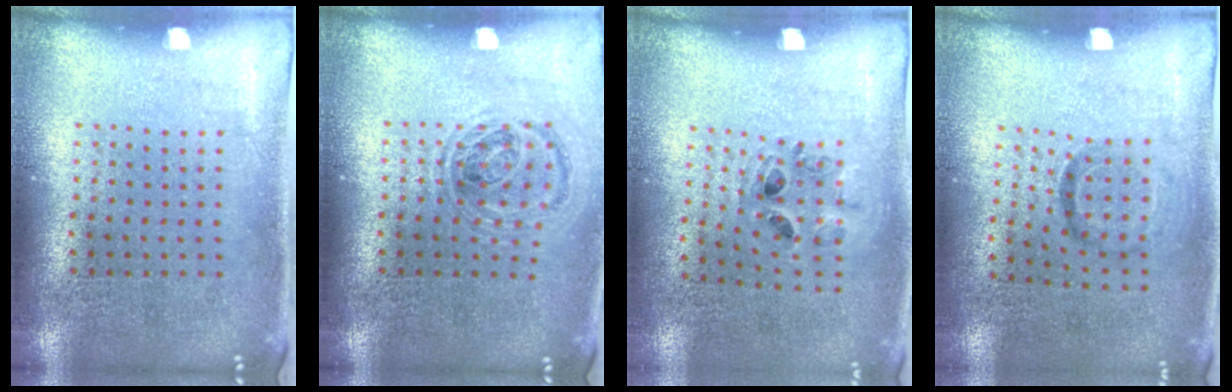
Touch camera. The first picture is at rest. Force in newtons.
{"total": 0.9, "press": 0.9, "slide": 0.2}
{"total": 0.9, "press": 0.7, "slide": 0.4}
{"total": 1.0, "press": 0.6, "slide": 0.8}